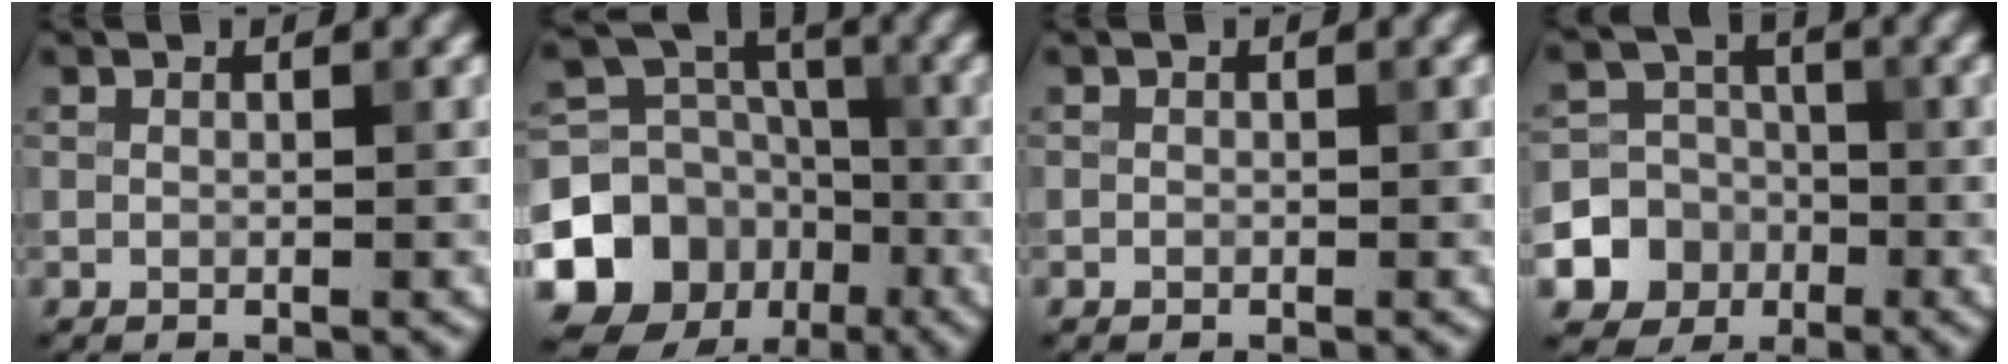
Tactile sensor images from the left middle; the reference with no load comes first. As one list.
[{"total": 12.6, "force": [-5.3, 10.8, 3.8], "torque": [-0.085, -0.021, -0.107]}, {"total": 0.0}, {"total": 7.7, "force": [-2.8, 7.0, 1.2], "torque": [-0.011, -0.007, -0.071]}]